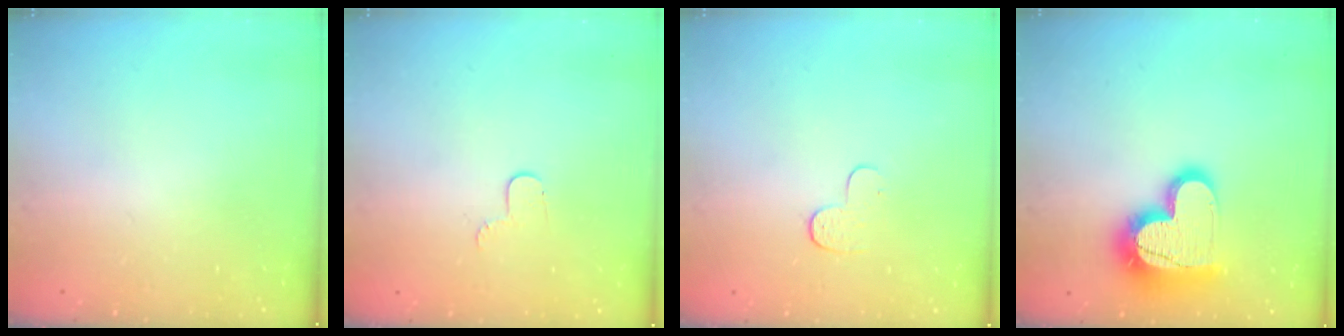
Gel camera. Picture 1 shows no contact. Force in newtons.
{"total": 4.0, "press": 3.9, "slide": 0.3}
{"total": 3.9, "press": 3.8, "slide": 0.4}
{"total": 18.1, "press": 18.1, "slide": 1.4}